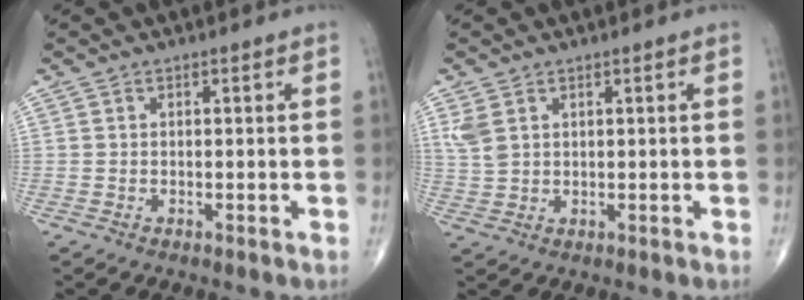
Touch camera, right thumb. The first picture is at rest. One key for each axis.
{"total": 3.5, "fx": 1.6, "fy": 2.2, "fz": 2.1, "tx": -0.047, "ty": -0.001, "tz": 0.045}